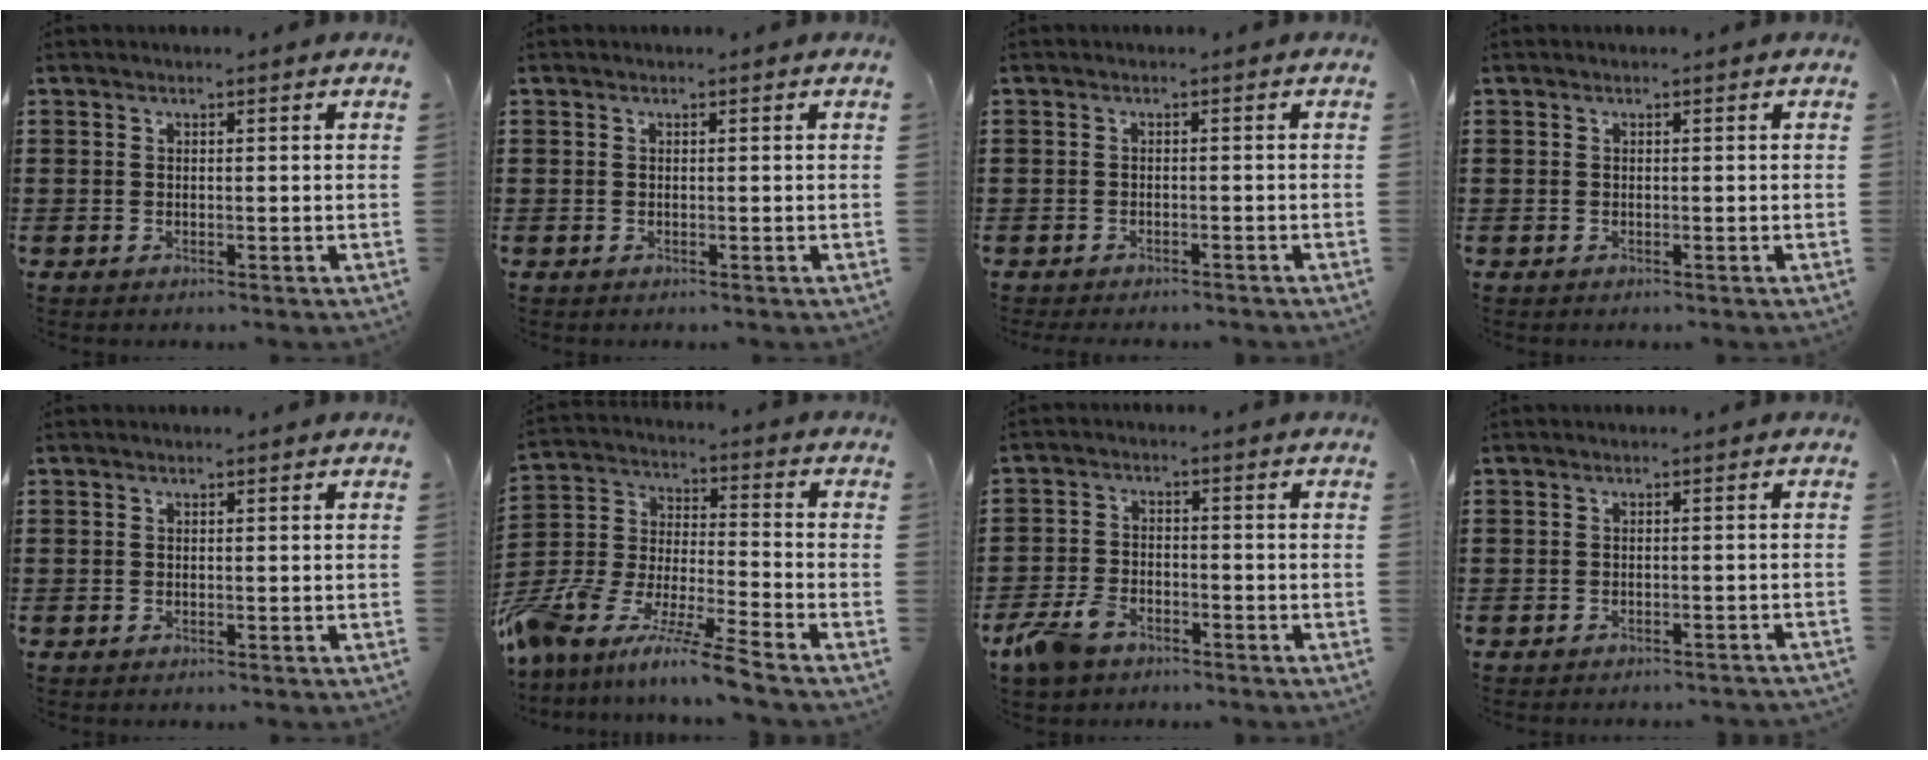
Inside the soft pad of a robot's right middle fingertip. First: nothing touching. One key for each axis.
{"total": 0.0}
{"total": 1.0, "fx": -1.0, "fy": 0.0, "fz": 0.1, "tx": -0.004, "ty": -0.001, "tz": -0.020}
{"total": 0.0}
{"total": 0.0}
{"total": 10.2, "fx": -9.4, "fy": -0.1, "fz": 4.1, "tx": -0.093, "ty": 0.002, "tz": -0.195}
{"total": 5.4, "fx": -3.9, "fy": 2.7, "fz": 2.6, "tx": -0.076, "ty": 0.004, "tz": -0.082}
{"total": 1.1, "fx": -1.1, "fy": -0.1, "fz": 0.1, "tx": -0.004, "ty": 0.001, "tz": -0.022}